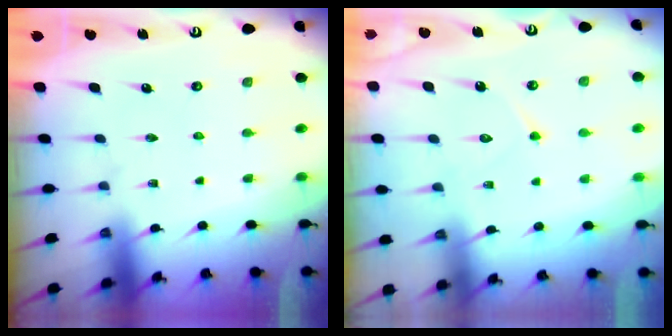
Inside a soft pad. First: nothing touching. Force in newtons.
{"total": 7.8, "press": 7.8, "slide": 0.7}